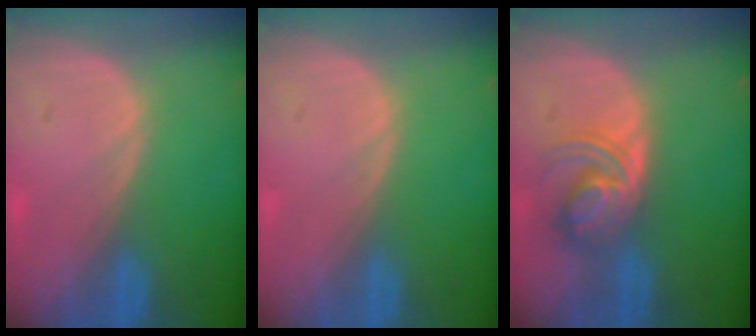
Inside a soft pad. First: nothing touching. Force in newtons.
{"total": 0.0}
{"total": 5.6, "press": 5.5, "slide": 0.8}